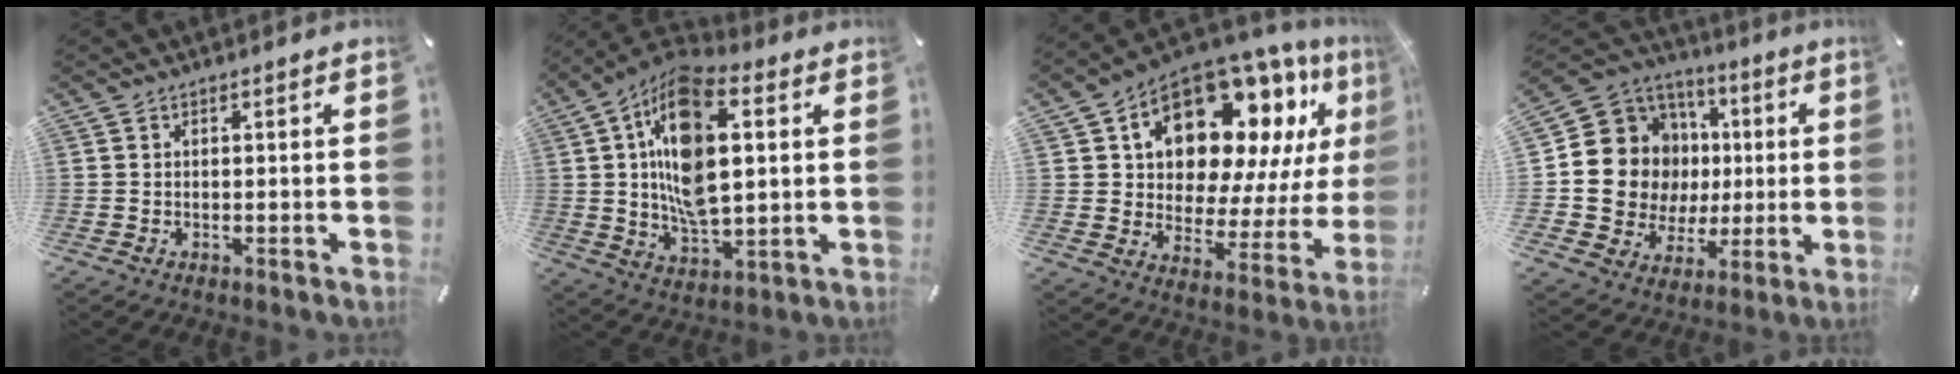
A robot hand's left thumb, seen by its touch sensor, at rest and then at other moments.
{"total": 17.4, "force": [4.0, 9.2, 14.2], "torque": [-0.274, 0.002, 0.070]}
{"total": 17.7, "force": [10.7, 10.6, 9.3], "torque": [-0.148, -0.083, 0.184]}
{"total": 14.8, "force": [1.1, 14.0, 4.6], "torque": [-0.072, -0.020, 0.045]}